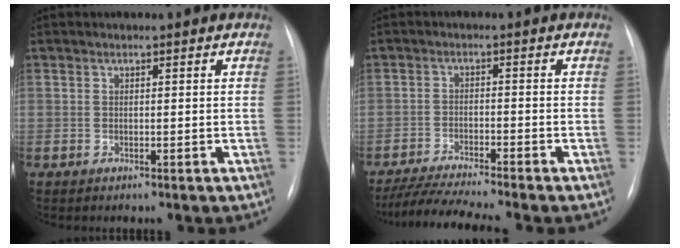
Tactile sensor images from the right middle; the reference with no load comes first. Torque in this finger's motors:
{"motor_torque": [0.10, -0.12, 0.08, 0.06]}